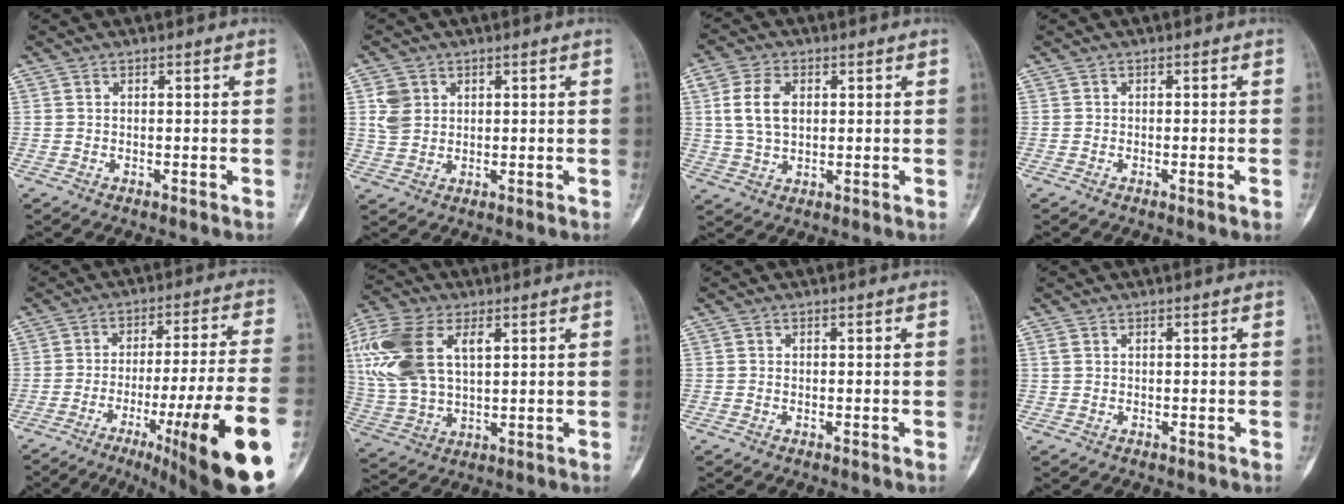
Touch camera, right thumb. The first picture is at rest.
{"total": 4.8, "force": [1.7, 4.0, 2.2], "torque": [-0.022, 0.000, 0.037]}
{"total": 8.1, "force": [1.6, 5.3, 5.8], "torque": [-0.113, 0.004, 0.035]}
{"total": 1.3, "force": [-0.5, -0.1, 1.3], "torque": [-0.022, -0.002, -0.005]}
{"total": 24.1, "force": [-10.3, 2.2, 21.7], "torque": [-0.264, 0.023, -0.148]}
{"total": 19.0, "force": [5.8, 11.0, 14.3], "torque": [-0.316, 0.002, 0.111]}
{"total": 0.0}
{"total": 1.1, "force": [0.4, 0.8, 0.7], "torque": [-0.011, 0.006, 0.011]}